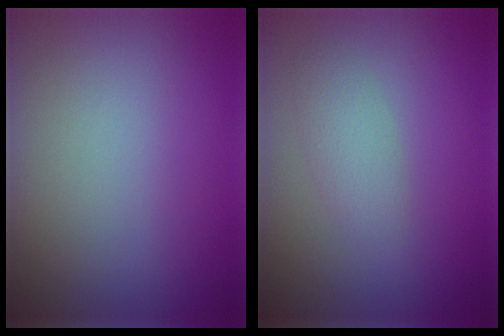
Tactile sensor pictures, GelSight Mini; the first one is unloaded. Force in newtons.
{"total": 1.8, "press": 1.8, "slide": 0.1}